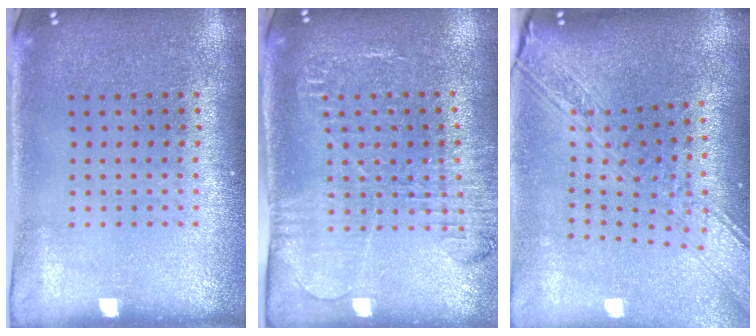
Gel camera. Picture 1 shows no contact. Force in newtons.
{"total": 1.9, "press": 1.9, "slide": 0.1}
{"total": 3.2, "press": 2.4, "slide": 2.0}